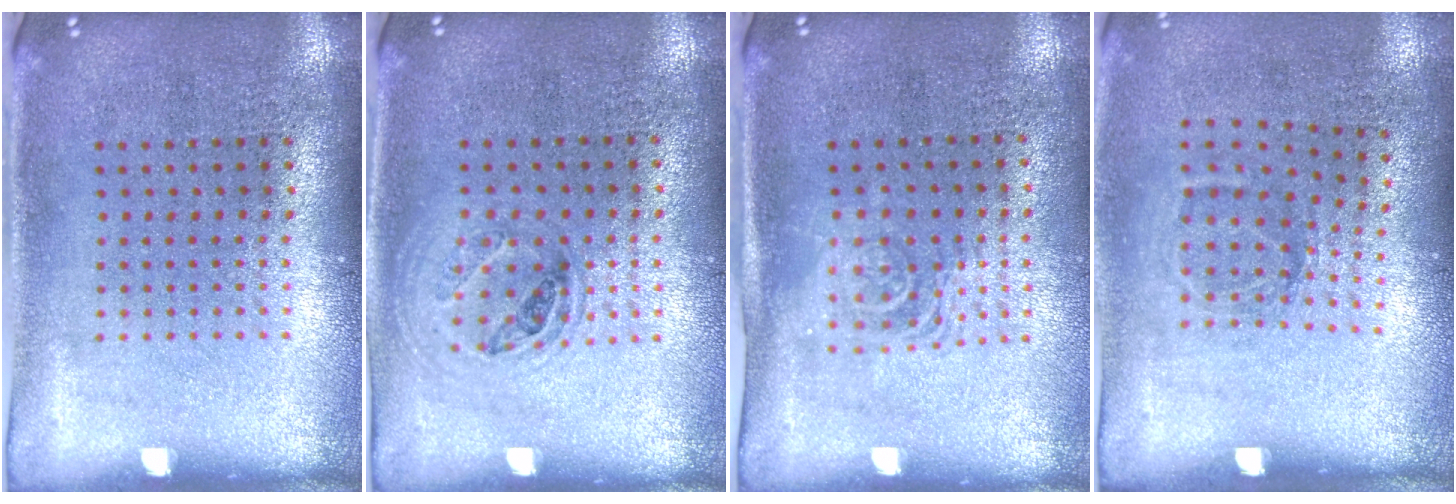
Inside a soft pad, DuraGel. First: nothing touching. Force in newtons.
{"total": 1.0, "press": 0.9, "slide": 0.3}
{"total": 1.6, "press": 1.3, "slide": 0.9}
{"total": 1.2, "press": 0.8, "slide": 0.8}